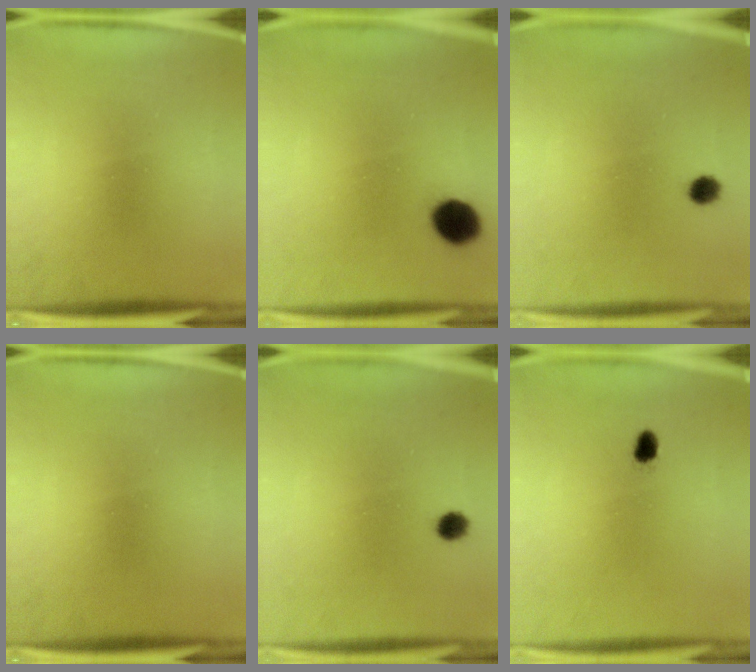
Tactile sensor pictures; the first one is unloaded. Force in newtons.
{"total": 7.3}
{"total": 2.4}
{"total": 0.0}
{"total": 2.4}
{"total": 1.8}